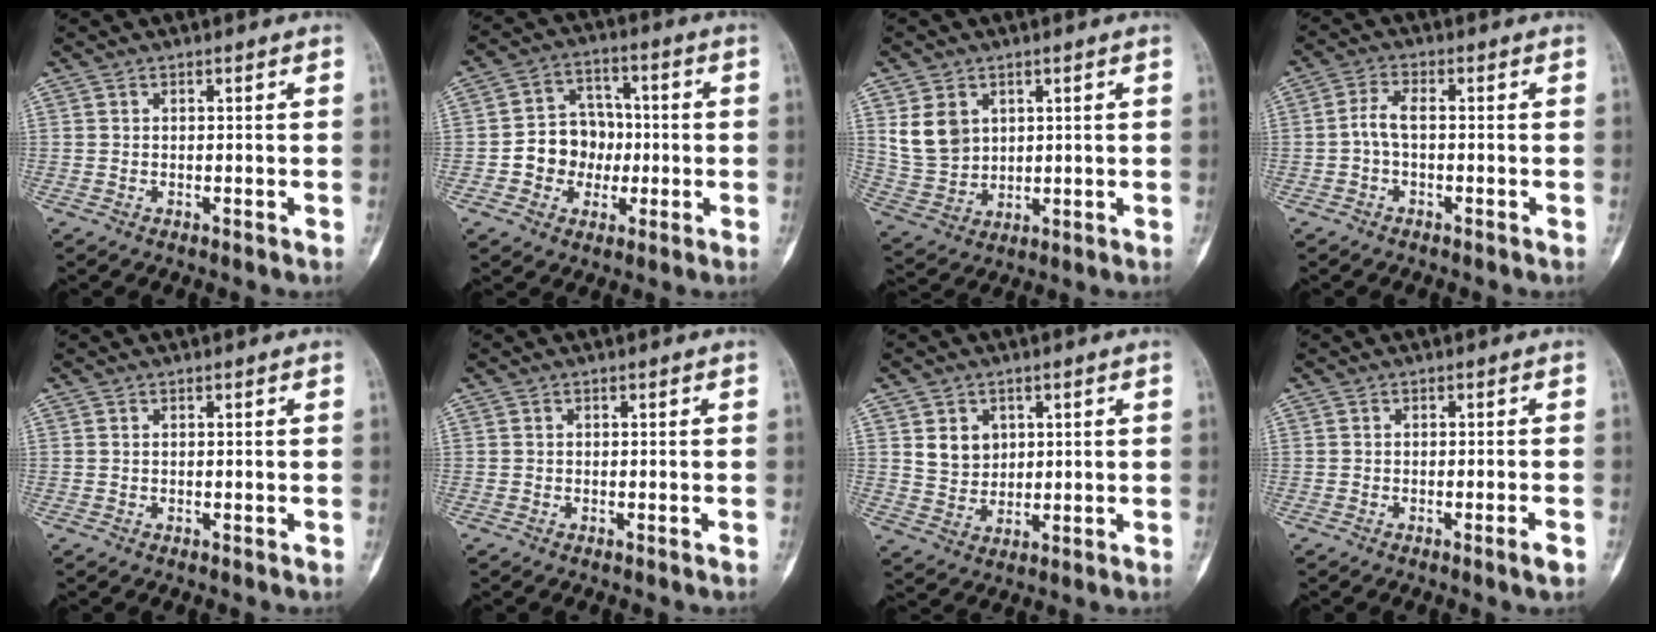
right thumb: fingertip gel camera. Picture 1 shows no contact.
{"total": 9.8, "force": [-1.5, 8.6, 4.5], "torque": [-0.021, 0.030, -0.032]}
{"total": 8.6, "force": [3.1, 6.6, 4.4], "torque": [-0.067, -0.014, 0.078]}
{"total": 3.3, "force": [-0.6, 1.5, 2.8], "torque": [-0.061, 0.013, -0.017]}
{"total": 0.0}
{"total": 0.0}
{"total": 5.8, "force": [1.9, 4.8, 2.6], "torque": [-0.020, -0.013, 0.042]}
{"total": 2.1, "force": [-1.2, -0.2, 1.7], "torque": [-0.027, -0.003, -0.021]}